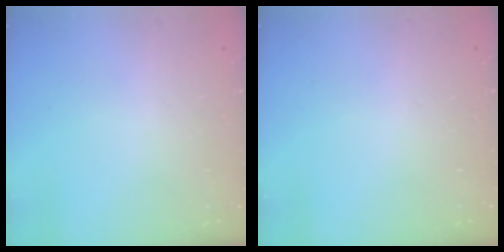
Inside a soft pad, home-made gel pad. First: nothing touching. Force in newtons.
{"total": 0.0}